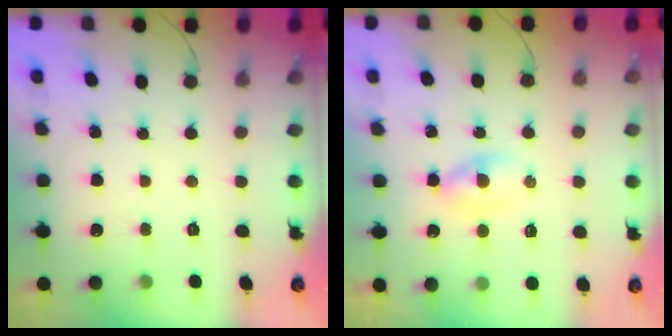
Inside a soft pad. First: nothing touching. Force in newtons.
{"total": 2.1, "press": 1.7, "slide": 1.2}